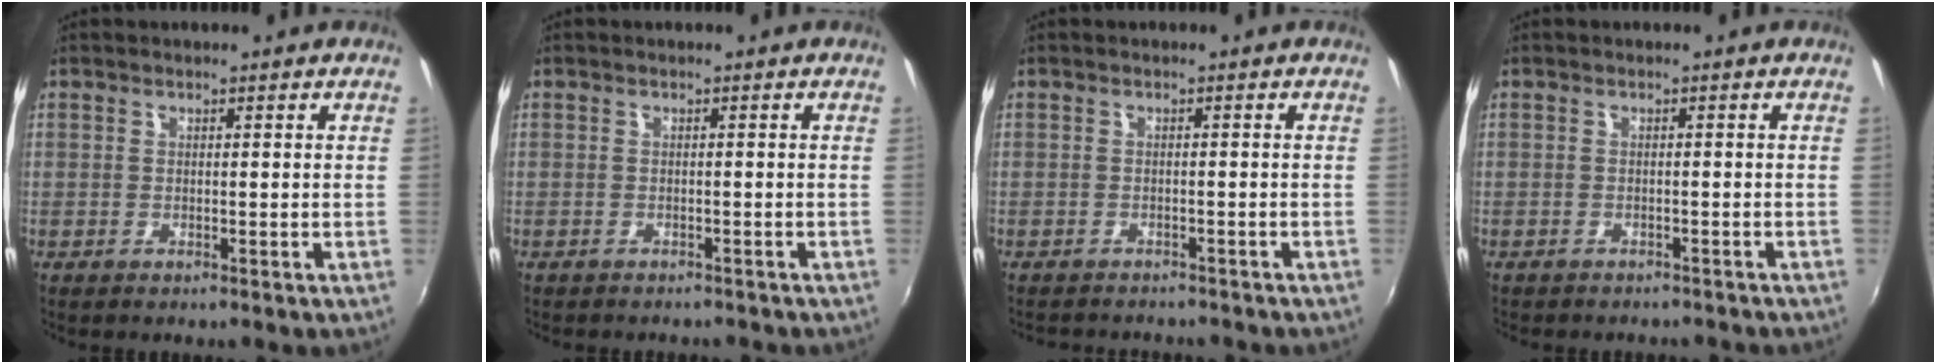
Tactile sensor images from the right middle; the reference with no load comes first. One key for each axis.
{"total": 2.5, "fx": -2.3, "fy": 0.9, "fz": 0.7, "tx": -0.017, "ty": -0.011, "tz": -0.031}
{"total": 5.6, "fx": -5.1, "fy": 1.5, "fz": 1.7, "tx": -0.043, "ty": -0.016, "tz": -0.073}
{"total": 4.2, "fx": -3.8, "fy": 1.4, "fz": 1.2, "tx": -0.031, "ty": -0.013, "tz": -0.051}